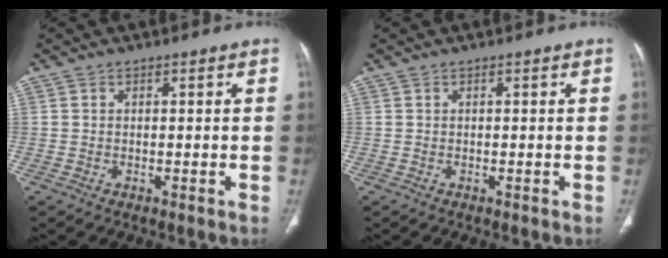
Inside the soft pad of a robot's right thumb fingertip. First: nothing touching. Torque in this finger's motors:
{"motor_torque": [0.06, 0.07, -0.01, -0.01, 0.00]}